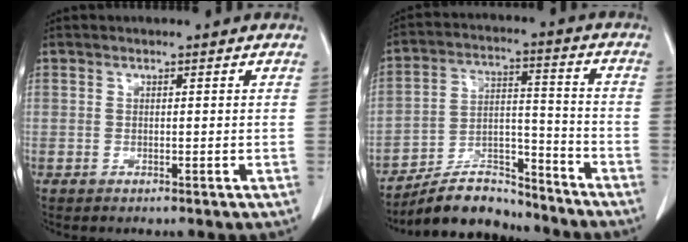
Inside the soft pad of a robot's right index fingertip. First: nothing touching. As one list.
[{"total": 10.7, "force": [-10.0, 3.2, 2.0], "torque": [-0.028, 0.035, -0.176]}]